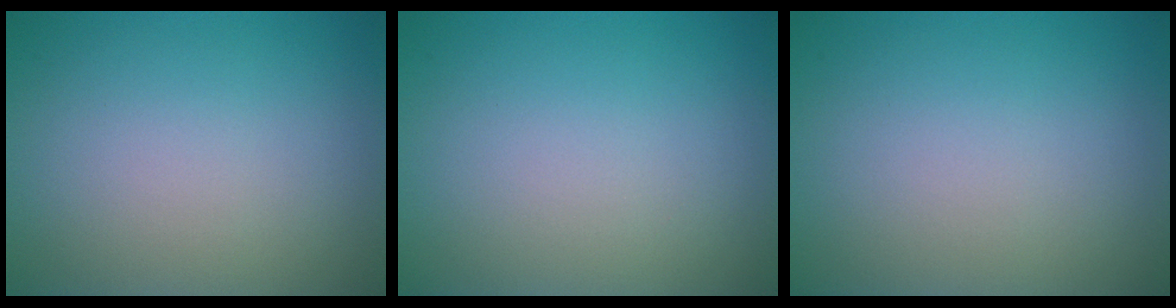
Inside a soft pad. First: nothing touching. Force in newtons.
{"total": 0.0}
{"total": 0.0}